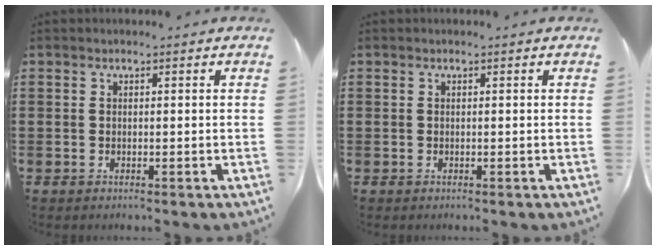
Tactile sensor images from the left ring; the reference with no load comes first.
{"total": 0.0}